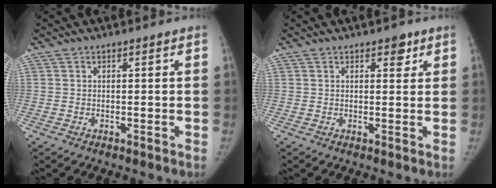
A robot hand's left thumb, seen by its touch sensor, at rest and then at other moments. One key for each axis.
{"total": 2.5, "fx": 1.4, "fy": 1.5, "fz": 1.4, "tx": -0.001, "ty": -0.005, "tz": 0.018}